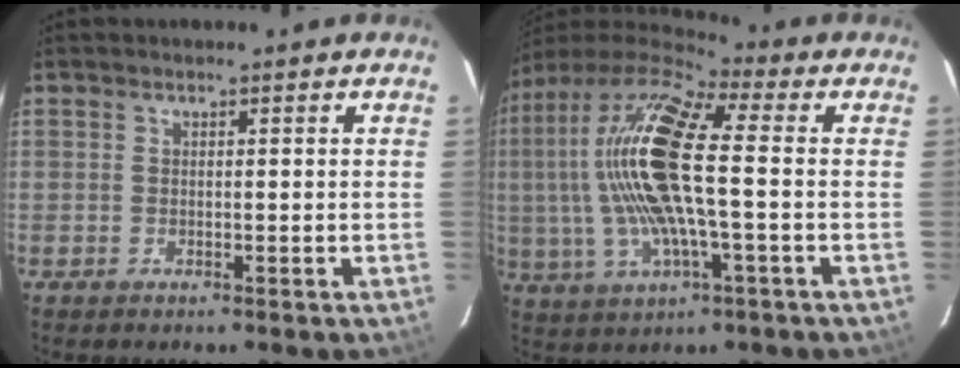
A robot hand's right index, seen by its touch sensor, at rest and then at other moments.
{"total": 19.5, "force": [0.9, 4.9, 18.9], "torque": [-0.353, 0.004, 0.007]}